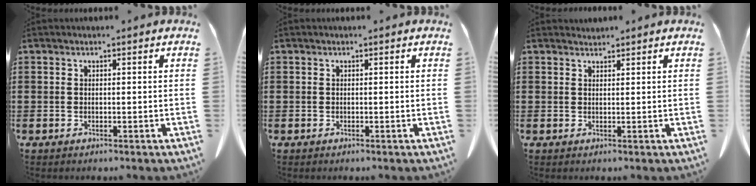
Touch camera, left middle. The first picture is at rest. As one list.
[{"total": 0.0}, {"total": 1.2, "force": [1.2, 0.1, 0.0], "torque": [-0.003, -0.002, 0.025]}]